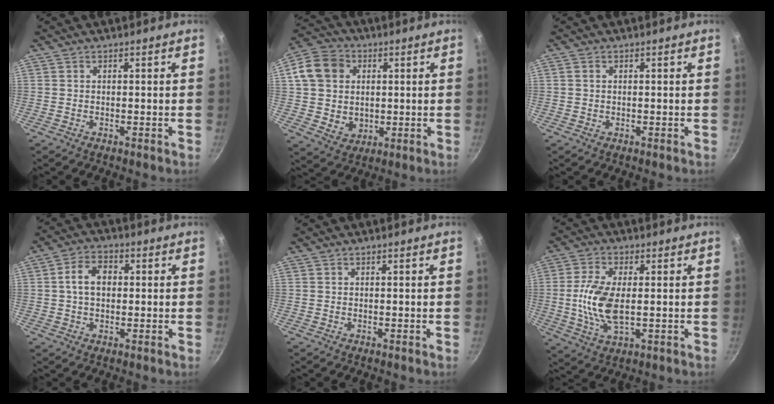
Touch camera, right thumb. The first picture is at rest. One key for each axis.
{"total": 13.0, "fx": 2.3, "fy": 11.2, "fz": 6.1, "tx": -0.081, "ty": 0.005, "tz": 0.042}
{"total": 0.7, "fx": 0.2, "fy": 0.6, "fz": 0.4, "tx": -0.004, "ty": 0.002, "tz": 0.003}
{"total": 6.6, "fx": 0.6, "fy": 4.7, "fz": 4.6, "tx": -0.068, "ty": 0.015, "tz": 0.003}
{"total": 0.0}
{"total": 10.2, "fx": 0.0, "fy": 4.9, "fz": 9.0, "tx": -0.187, "ty": -0.004, "tz": -0.001}